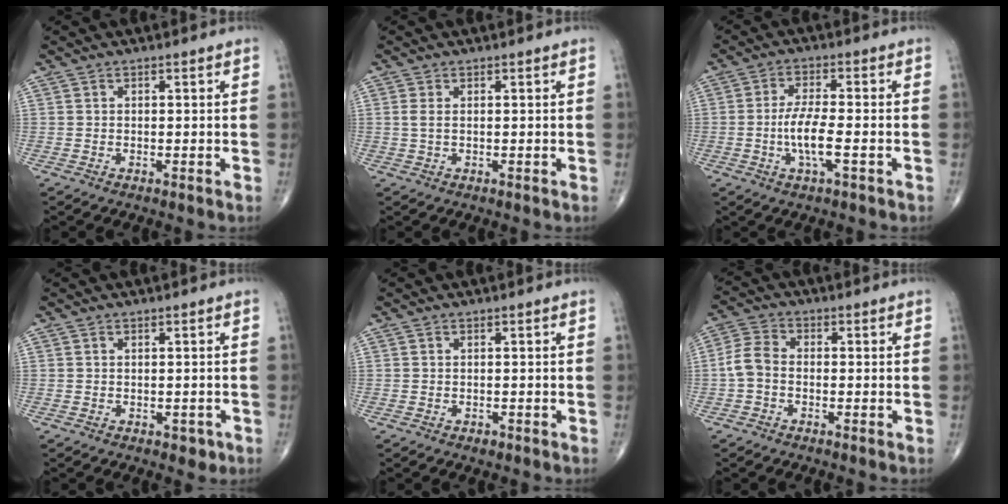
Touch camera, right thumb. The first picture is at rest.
{"total": 1.5, "force": [0.3, 0.7, 1.3], "torque": [-0.035, 0.002, 0.008]}
{"total": 6.8, "force": [-1.7, 1.7, 6.3], "torque": [-0.133, 0.005, -0.034]}
{"total": 1.8, "force": [-0.6, 1.2, 1.2], "torque": [-0.007, 0.000, -0.004]}
{"total": 0.7, "force": [-0.4, 0.5, 0.4], "torque": [-0.005, -0.001, -0.005]}
{"total": 5.0, "force": [-1.0, 3.4, 3.5], "torque": [-0.070, 0.015, -0.032]}